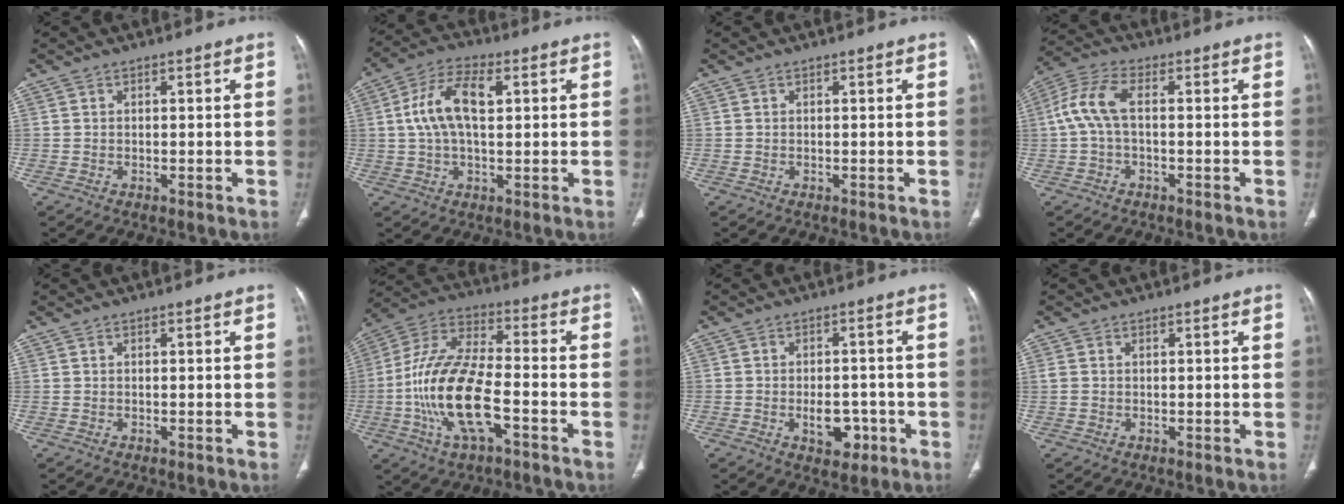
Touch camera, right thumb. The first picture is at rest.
{"total": 10.4, "force": [2.1, 5.1, 8.8], "torque": [-0.178, 0.019, 0.036]}
{"total": 0.0}
{"total": 7.0, "force": [0.0, 3.0, 6.3], "torque": [-0.150, 0.023, -0.005]}
{"total": 0.0}
{"total": 17.8, "force": [-5.1, 7.2, 15.5], "torque": [-0.315, 0.032, -0.092]}
{"total": 6.5, "force": [-2.4, 3.9, 4.7], "torque": [-0.048, 0.010, -0.026]}
{"total": 1.1, "force": [0.0, 0.9, 0.6], "torque": [-0.017, 0.002, 0.004]}